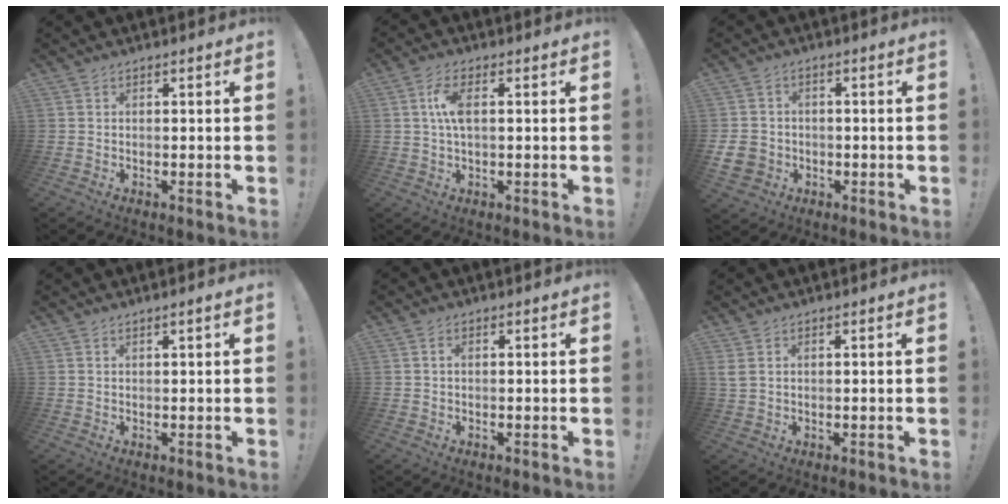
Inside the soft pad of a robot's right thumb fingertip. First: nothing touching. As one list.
[{"total": 6.6, "force": [1.0, 2.5, 6.0], "torque": [-0.112, 0.000, 0.015]}, {"total": 7.3, "force": [-1.7, 6.3, 3.2], "torque": [-0.056, 0.009, -0.030]}, {"total": 1.1, "force": [0.6, -0.2, 0.9], "torque": [-0.016, 0.001, 0.009]}, {"total": 0.9, "force": [0.3, 0.4, 0.8], "torque": [-0.017, 0.002, 0.005]}, {"total": 2.4, "force": [1.2, 1.3, 1.7], "torque": [-0.034, 0.003, 0.024]}]